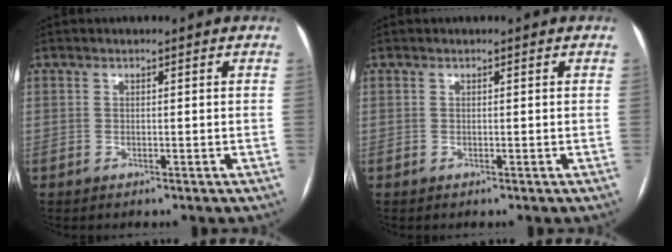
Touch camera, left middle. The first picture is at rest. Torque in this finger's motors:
{"motor_torque": [0.00, 0.00, 0.00, 0.00]}